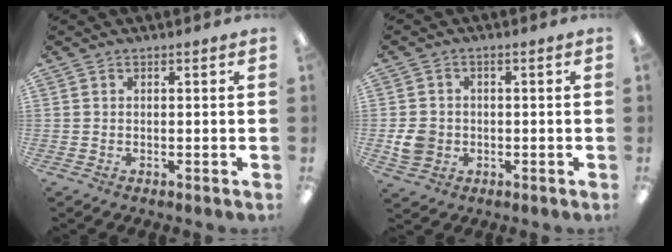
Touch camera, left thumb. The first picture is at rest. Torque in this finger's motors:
{"motor_torque": [-0.12, 0.14, -0.06, 0.05, 0.00]}